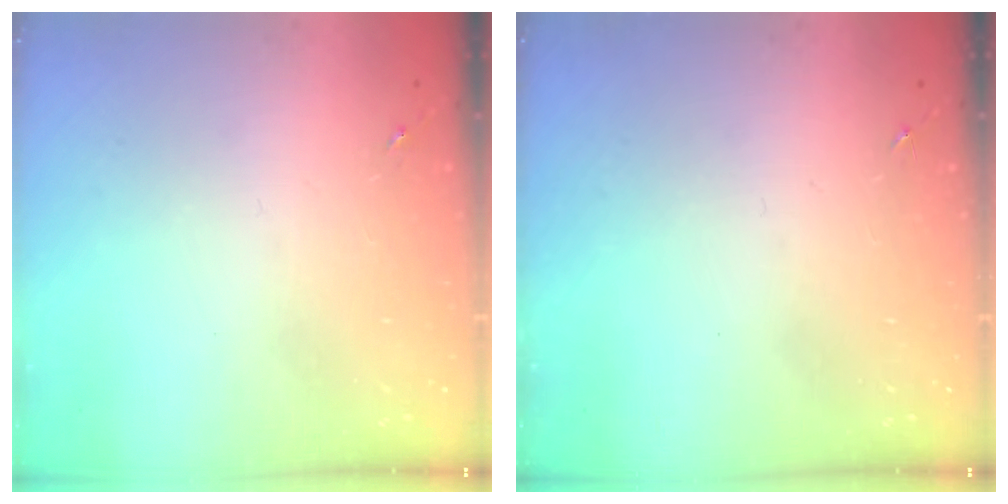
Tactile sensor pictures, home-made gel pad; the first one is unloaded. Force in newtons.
{"total": 0.0}